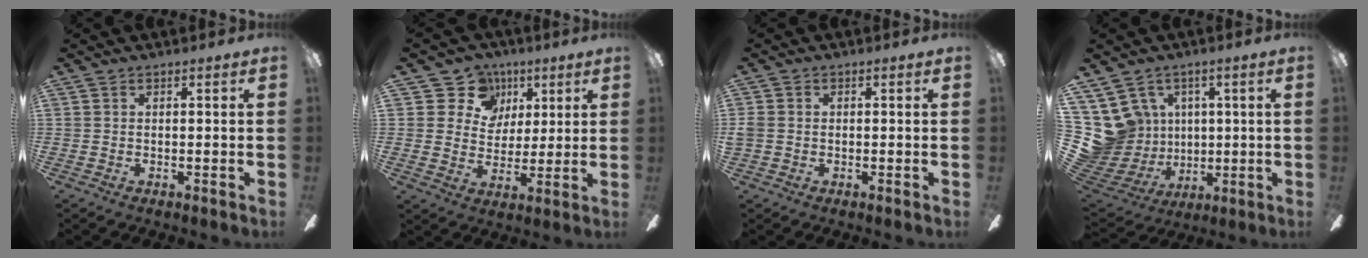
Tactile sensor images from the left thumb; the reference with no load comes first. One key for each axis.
{"total": 9.4, "fx": 5.0, "fy": 7.8, "fz": 1.6, "tx": -0.030, "ty": -0.027, "tz": 0.093}
{"total": 2.0, "fx": -0.5, "fy": 1.5, "fz": 1.1, "tx": -0.027, "ty": 0.003, "tz": -0.011}
{"total": 13.8, "fx": 3.3, "fy": 12.8, "fz": 4.0, "tx": -0.145, "ty": -0.035, "tz": 0.080}